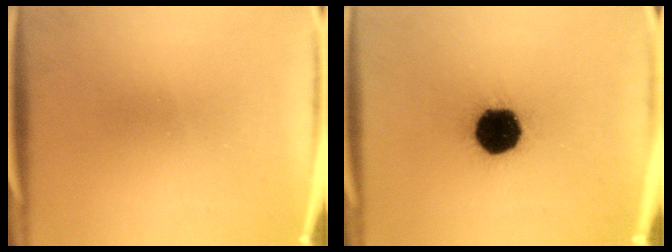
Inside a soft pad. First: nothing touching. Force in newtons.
{"total": 18.2}